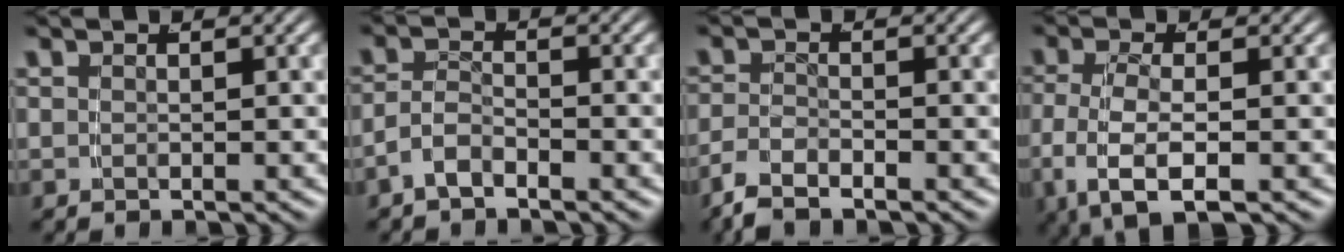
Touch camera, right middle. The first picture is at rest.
{"total": 2.6, "force": [-2.0, 1.3, 1.1], "torque": [-0.025, -0.010, -0.036]}
{"total": 2.7, "force": [-2.2, 1.0, 1.3], "torque": [-0.036, -0.008, -0.038]}
{"total": 6.2, "force": [-1.9, 3.5, 4.8], "torque": [-0.121, -0.027, -0.017]}